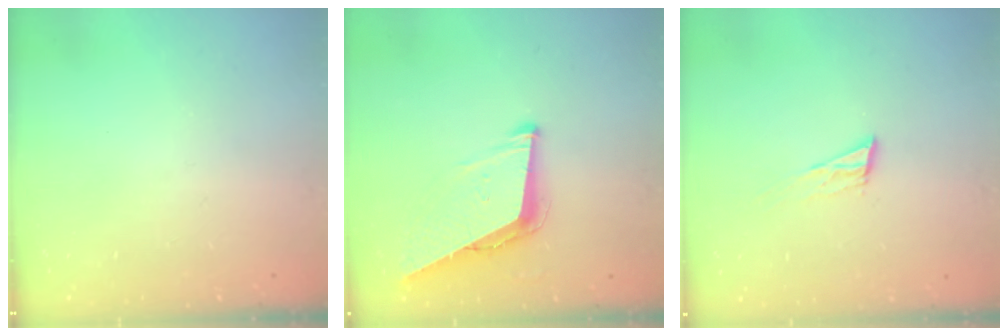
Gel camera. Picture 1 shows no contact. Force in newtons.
{"total": 9.0, "press": 8.6, "slide": 2.6}
{"total": 6.4, "press": 6.4, "slide": 1.0}